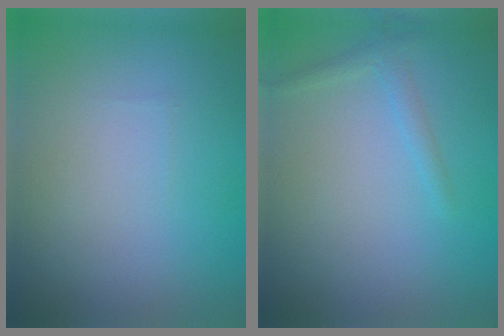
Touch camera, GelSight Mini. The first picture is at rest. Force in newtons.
{"total": 1.3, "press": 1.3, "slide": 0.1}